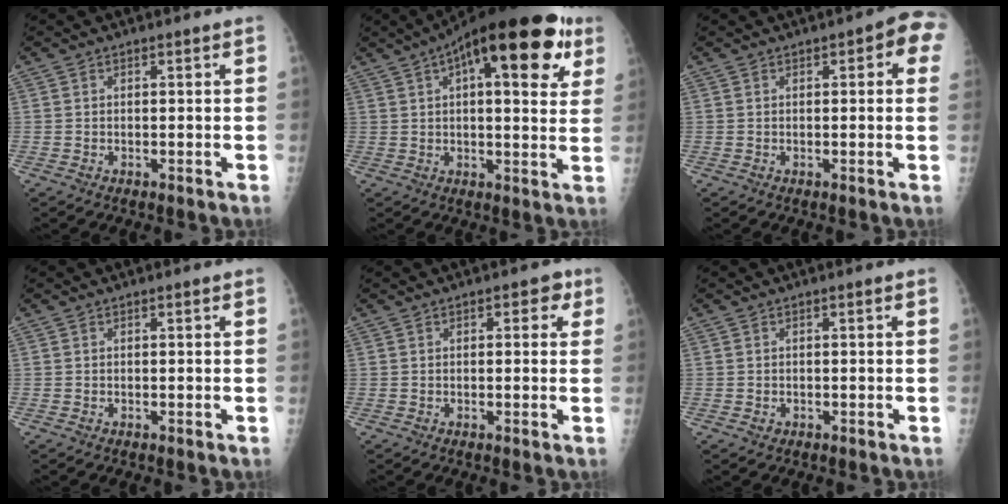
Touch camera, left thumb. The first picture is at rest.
{"total": 24.0, "force": [10.6, 8.9, 19.6], "torque": [-0.268, 0.017, 0.145]}
{"total": 6.0, "force": [1.8, 2.3, 5.2], "torque": [-0.037, 0.009, 0.009]}
{"total": 0.0}
{"total": 3.1, "force": [1.1, 1.8, 2.2], "torque": [-0.005, 0.003, 0.005]}
{"total": 0.7, "force": [-0.3, 0.6, 0.3], "torque": [-0.002, 0.005, -0.001]}